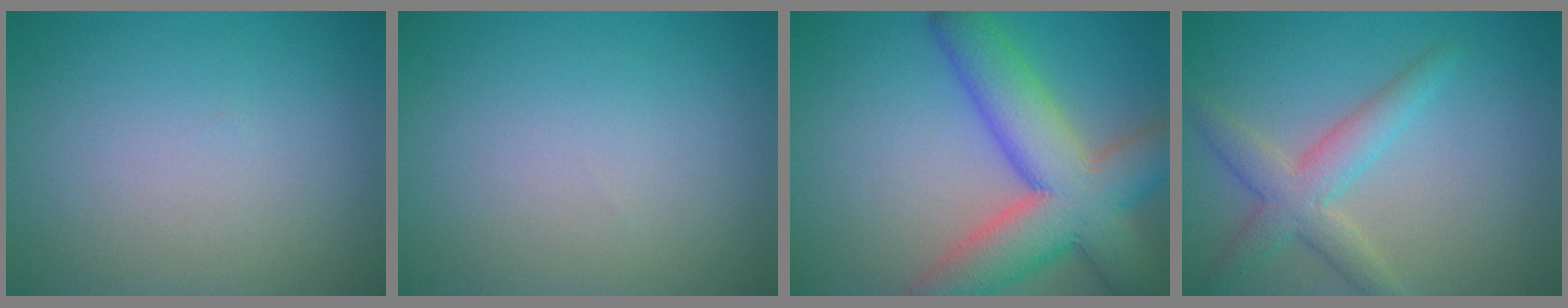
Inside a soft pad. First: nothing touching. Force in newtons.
{"total": 0.0}
{"total": 9.4, "press": 9.4, "slide": 0.7}
{"total": 3.8, "press": 3.8, "slide": 0.1}